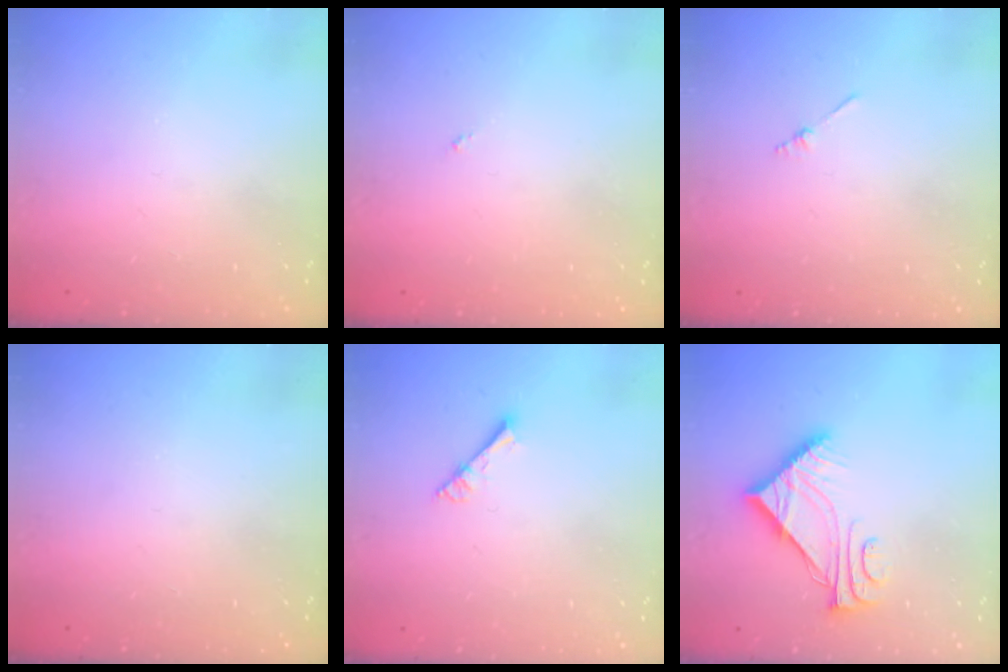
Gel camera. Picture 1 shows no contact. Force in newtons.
{"total": 0.0}
{"total": 1.3, "press": 1.3, "slide": 0.3}
{"total": 0.0}
{"total": 2.9, "press": 2.9, "slide": 0.3}
{"total": 9.1, "press": 9.0, "slide": 0.9}